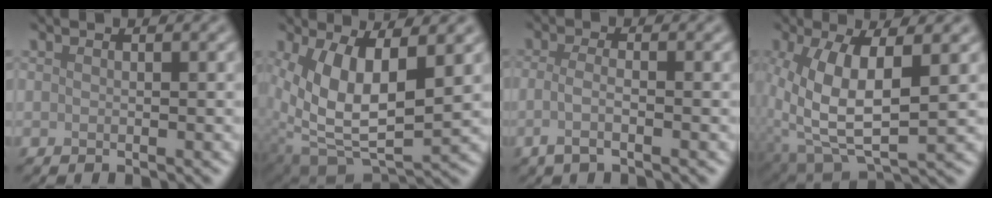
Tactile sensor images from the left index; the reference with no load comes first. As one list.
[{"total": 9.0, "force": [1.6, 4.7, 7.5], "torque": [-0.153, -0.020, 0.039]}, {"total": 2.2, "force": [-0.7, 0.7, 1.9], "torque": [-0.041, -0.007, -0.020]}, {"total": 7.7, "force": [0.6, 3.3, 6.9], "torque": [-0.155, -0.008, 0.013]}]